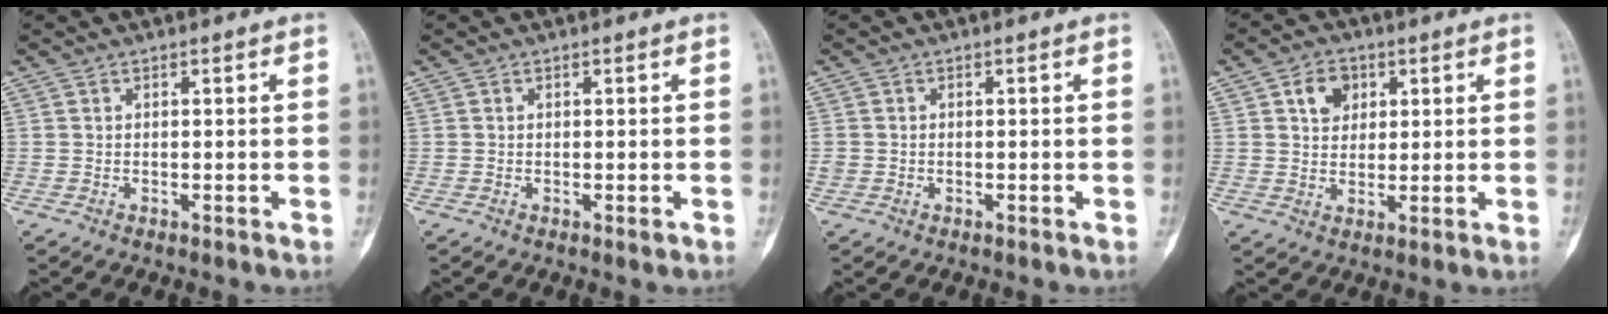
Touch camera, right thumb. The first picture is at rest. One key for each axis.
{"total": 0.5, "fx": -0.1, "fy": 0.2, "fz": 0.4, "tx": -0.002, "ty": -0.002, "tz": -0.003}
{"total": 1.4, "fx": -0.1, "fy": 1.3, "fz": 0.5, "tx": -0.007, "ty": 0.002, "tz": 0.000}
{"total": 5.8, "fx": 2.2, "fy": 4.5, "fz": 2.9, "tx": -0.024, "ty": -0.004, "tz": 0.035}